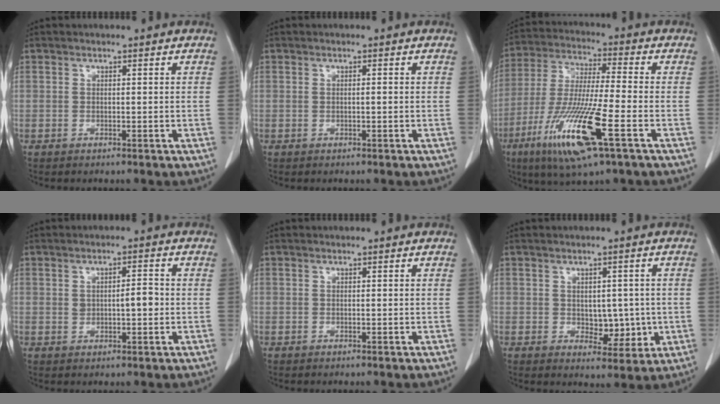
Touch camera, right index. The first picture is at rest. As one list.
[{"total": 0.6, "force": [0.0, 0.1, 0.5], "torque": [-0.011, 0.000, 0.001]}, {"total": 15.9, "force": [-6.8, 0.9, 14.4], "torque": [-0.297, -0.031, -0.124]}, {"total": 3.5, "force": [0.1, 1.4, 3.3], "torque": [-0.054, 0.007, 0.006]}, {"total": 0.0}, {"total": 5.2, "force": [-0.4, 3.2, 4.1], "torque": [-0.045, 0.000, 0.006]}]